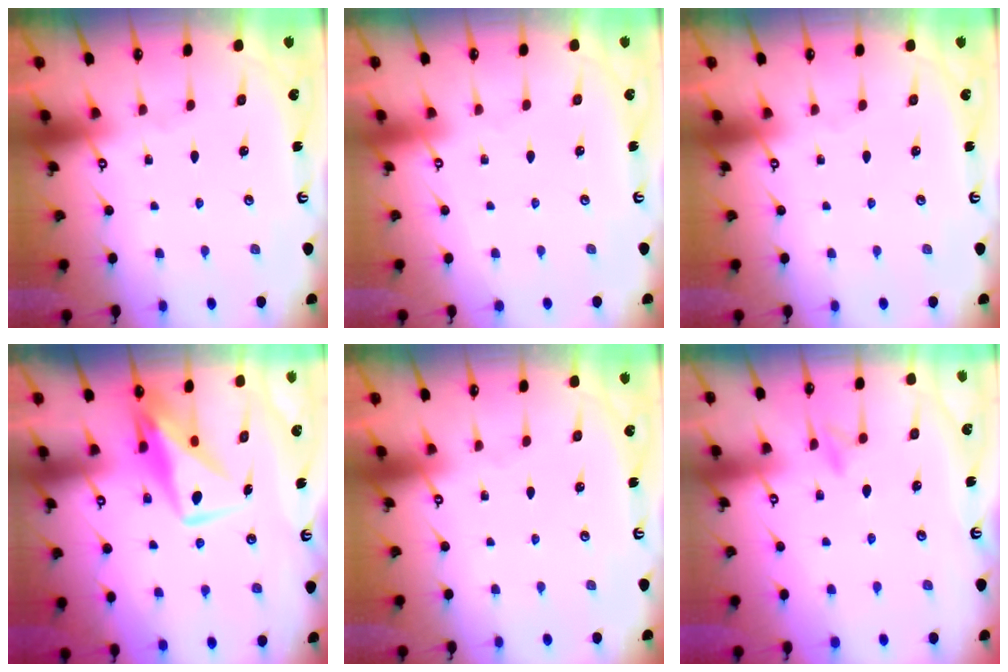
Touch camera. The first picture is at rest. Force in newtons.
{"total": 3.9, "press": 3.9, "slide": 0.1}
{"total": 0.0}
{"total": 10.6, "press": 10.5, "slide": 0.8}
{"total": 0.0}
{"total": 8.3, "press": 8.3, "slide": 0.6}